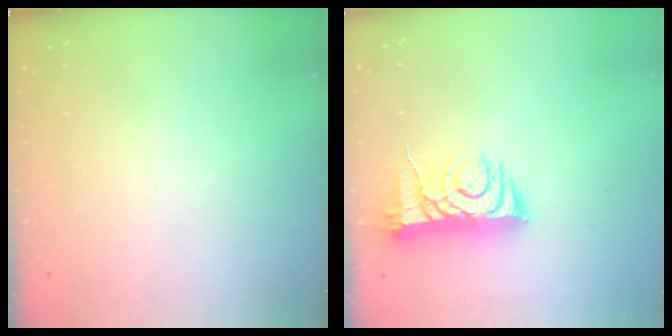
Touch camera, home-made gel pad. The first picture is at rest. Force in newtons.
{"total": 8.4, "press": 8.3, "slide": 0.9}